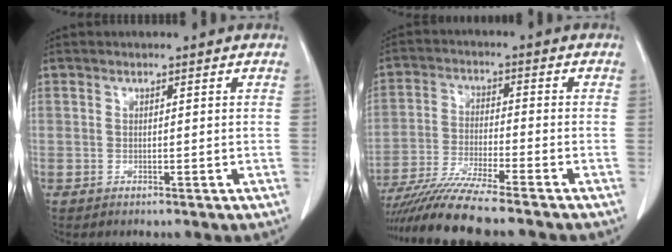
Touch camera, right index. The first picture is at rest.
{"total": 11.3, "force": [-9.5, -0.8, 6.0], "torque": [-0.102, -0.027, -0.163]}